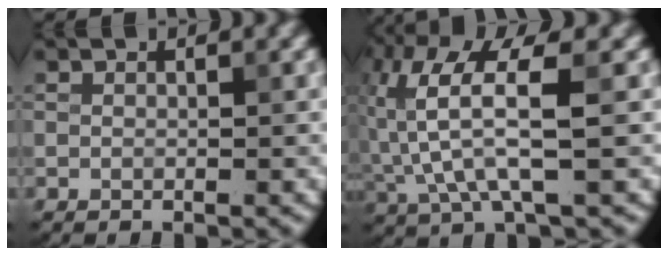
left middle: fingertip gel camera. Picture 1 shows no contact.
{"total": 6.8, "force": [0.2, 1.8, 6.5], "torque": [-0.152, 0.014, 0.004]}